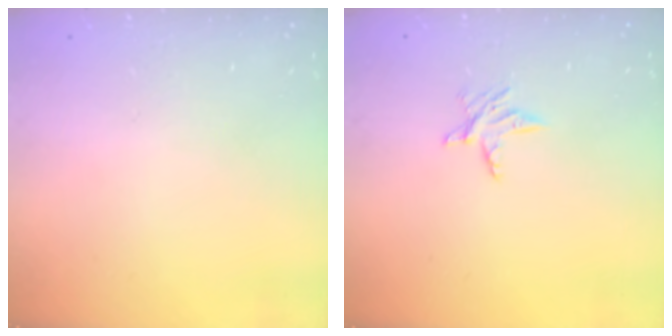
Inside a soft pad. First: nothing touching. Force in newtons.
{"total": 3.9, "press": 3.9, "slide": 0.5}